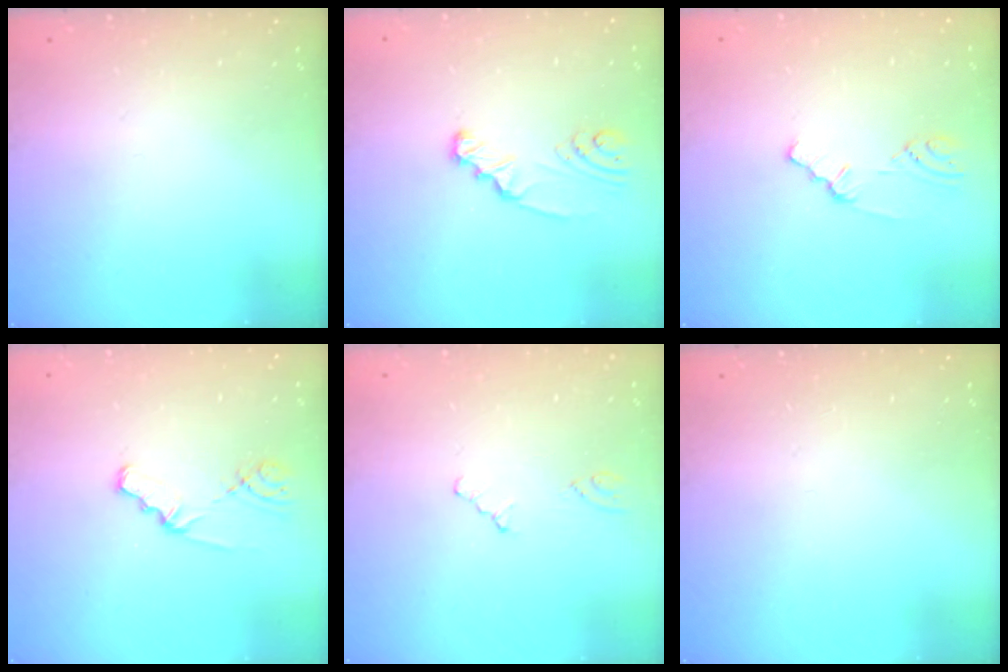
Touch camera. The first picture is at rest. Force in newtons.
{"total": 2.4, "press": 2.4, "slide": 0.2}
{"total": 0.8, "press": 0.8, "slide": 0.1}
{"total": 1.8, "press": 1.8, "slide": 0.3}
{"total": 0.9, "press": 0.9, "slide": 0.2}
{"total": 0.0}